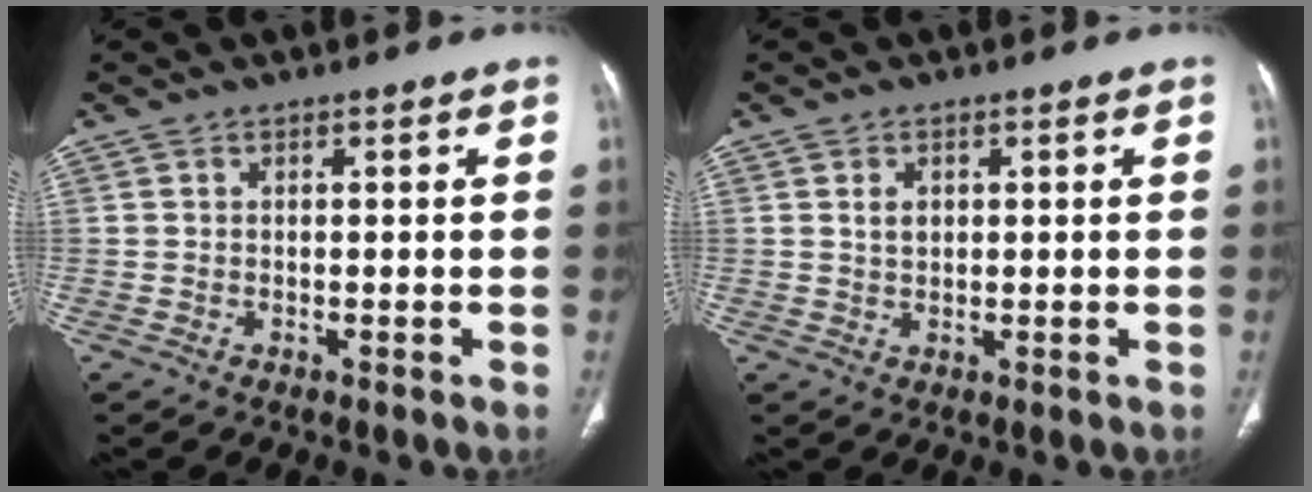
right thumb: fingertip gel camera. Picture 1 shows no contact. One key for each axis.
{"total": 2.2, "fx": 0.7, "fy": 1.5, "fz": 1.4, "tx": -0.017, "ty": -0.003, "tz": 0.014}